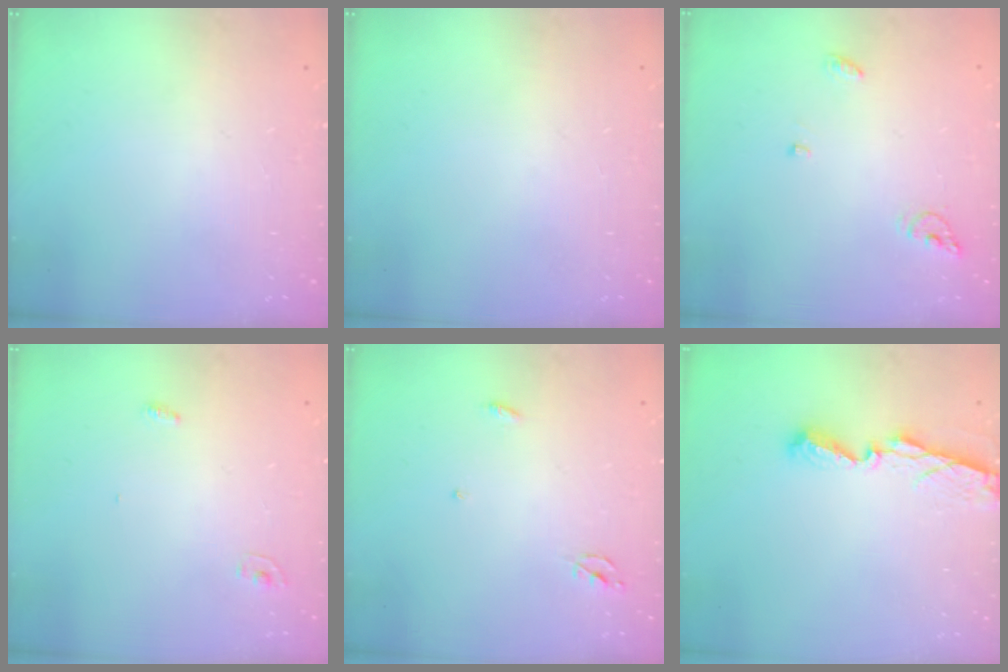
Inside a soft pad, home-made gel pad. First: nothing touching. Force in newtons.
{"total": 0.0}
{"total": 5.7, "press": 5.7, "slide": 0.5}
{"total": 2.8, "press": 2.8, "slide": 0.1}
{"total": 2.3, "press": 2.3, "slide": 0.1}
{"total": 7.2, "press": 7.2, "slide": 0.5}